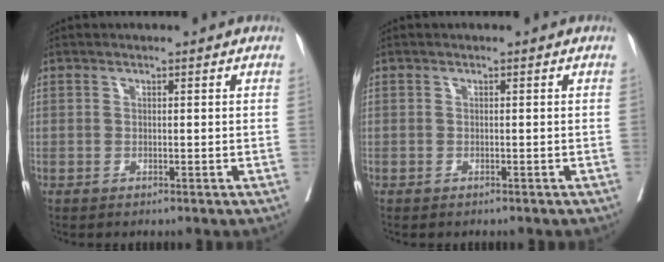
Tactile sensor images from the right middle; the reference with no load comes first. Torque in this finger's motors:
{"motor_torque": [0.12, -0.32, -0.03, 0.02]}